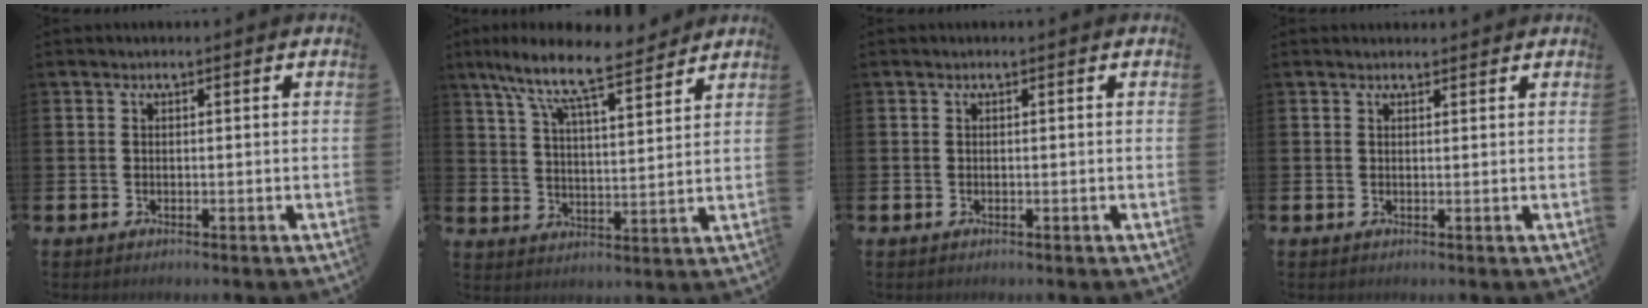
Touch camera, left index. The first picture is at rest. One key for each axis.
{"total": 10.0, "fx": 8.5, "fy": 1.7, "fz": 4.9, "tx": -0.115, "ty": -0.048, "tz": 0.146}
{"total": 0.0}
{"total": 1.0, "fx": 0.9, "fy": 0.3, "fz": 0.2, "tx": 0.004, "ty": 0.001, "tz": 0.015}